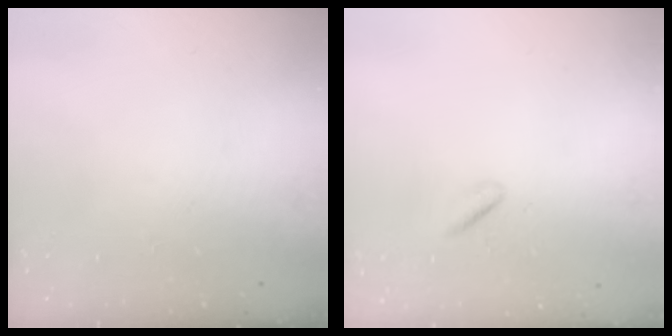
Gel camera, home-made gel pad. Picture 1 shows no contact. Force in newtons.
{"total": 1.0, "press": 0.7, "slide": 0.6}